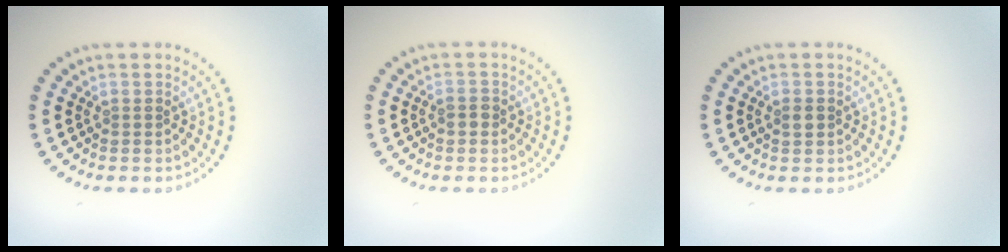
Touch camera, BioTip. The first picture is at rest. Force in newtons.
{"total": 1.2, "press": 1.2, "slide": 0.2}
{"total": 1.2, "press": 1.2, "slide": 0.1}